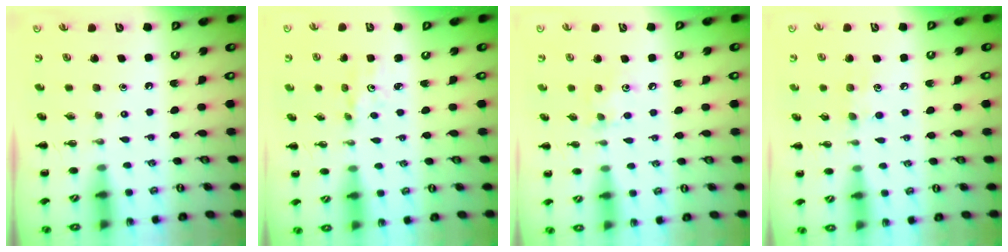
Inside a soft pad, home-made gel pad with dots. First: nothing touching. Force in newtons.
{"total": 2.3, "press": 2.2, "slide": 0.7}
{"total": 6.6, "press": 6.5, "slide": 1.2}
{"total": 6.7, "press": 6.5, "slide": 1.7}